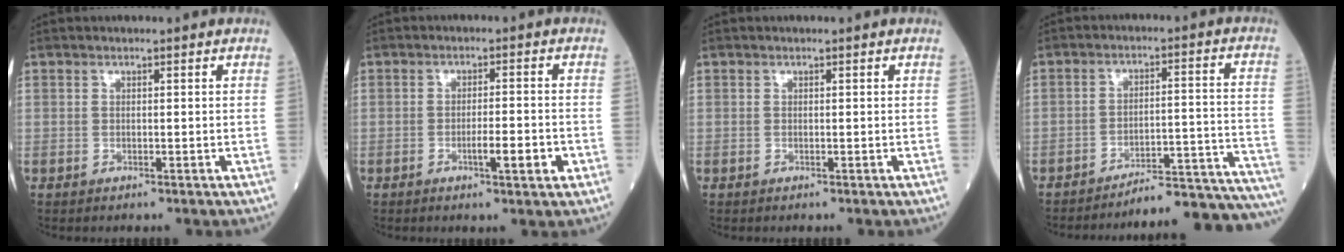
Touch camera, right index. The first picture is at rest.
{"total": 3.1, "force": [-1.0, 0.3, 2.9], "torque": [-0.047, -0.001, -0.012]}
{"total": 0.0}
{"total": 18.5, "force": [-18.1, -1.0, 3.7], "torque": [0.006, 0.025, -0.233]}